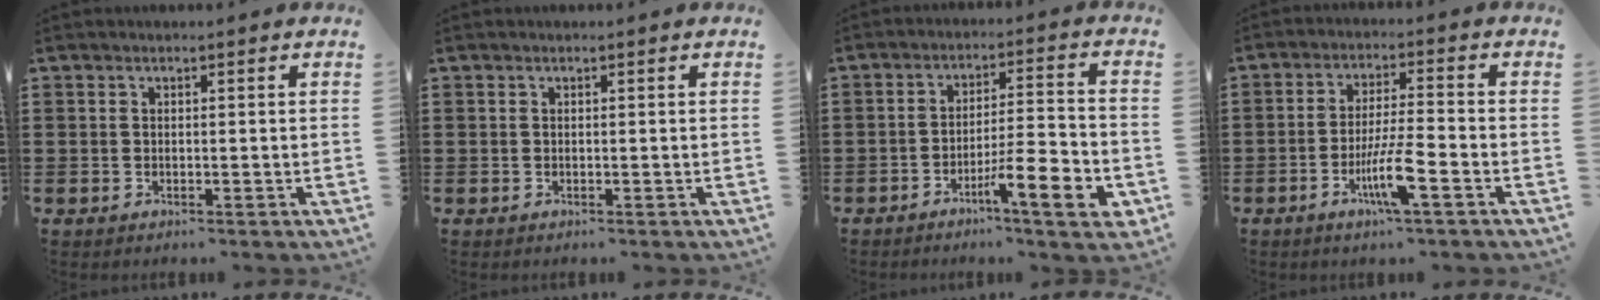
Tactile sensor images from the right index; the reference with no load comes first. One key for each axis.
{"total": 0.0}
{"total": 9.1, "fx": -4.9, "fy": 1.4, "fz": 7.5, "tx": -0.112, "ty": 0.002, "tz": -0.087}
{"total": 7.3, "fx": -3.2, "fy": 0.7, "fz": 6.5, "tx": -0.131, "ty": -0.013, "tz": -0.061}